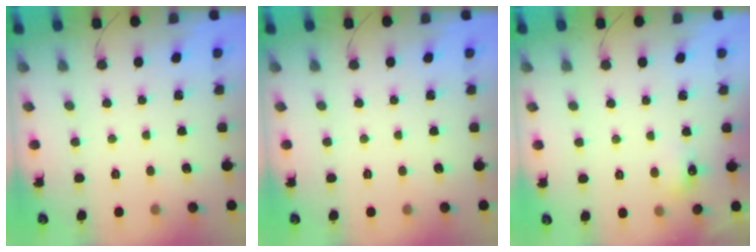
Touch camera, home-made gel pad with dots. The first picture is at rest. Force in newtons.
{"total": 0.0}
{"total": 5.0, "press": 4.8, "slide": 1.4}